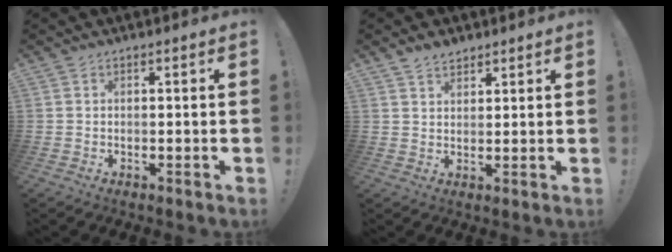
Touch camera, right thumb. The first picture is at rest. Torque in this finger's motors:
{"motor_torque": [-0.02, 0.01, 0.24, 0.15, 0.00]}